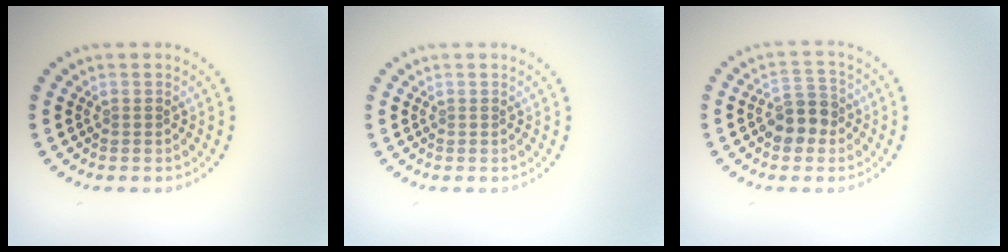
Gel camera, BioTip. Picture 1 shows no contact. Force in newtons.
{"total": 0.0}
{"total": 3.4, "press": 3.3, "slide": 1.0}